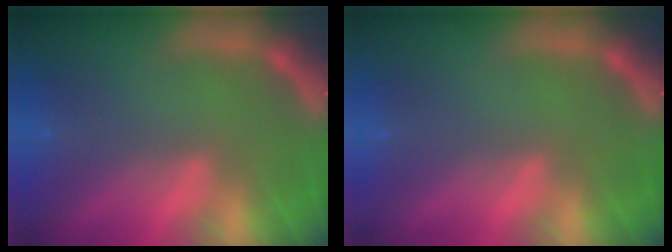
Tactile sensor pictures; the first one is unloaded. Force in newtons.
{"total": 0.0}